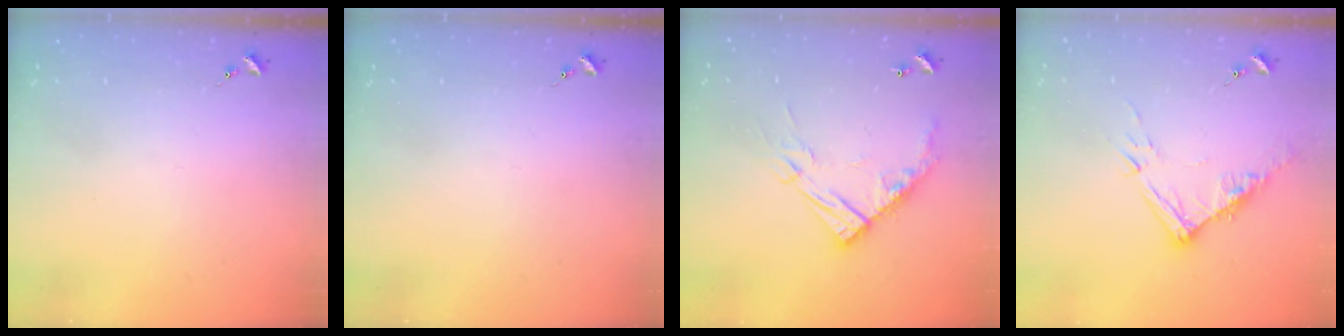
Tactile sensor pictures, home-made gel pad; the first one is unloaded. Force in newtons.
{"total": 0.0}
{"total": 14.3, "press": 14.3, "slide": 1.0}
{"total": 12.1, "press": 12.1, "slide": 1.2}